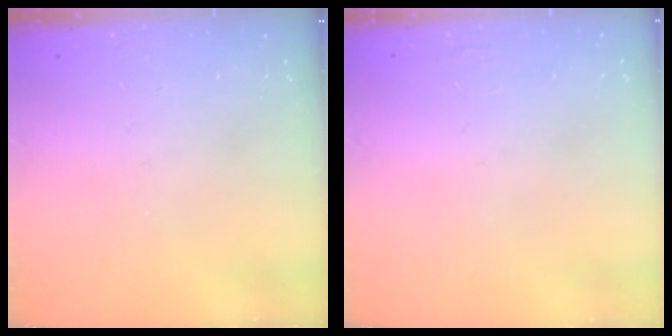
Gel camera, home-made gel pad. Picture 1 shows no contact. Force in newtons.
{"total": 1.8, "press": 1.7, "slide": 0.4}